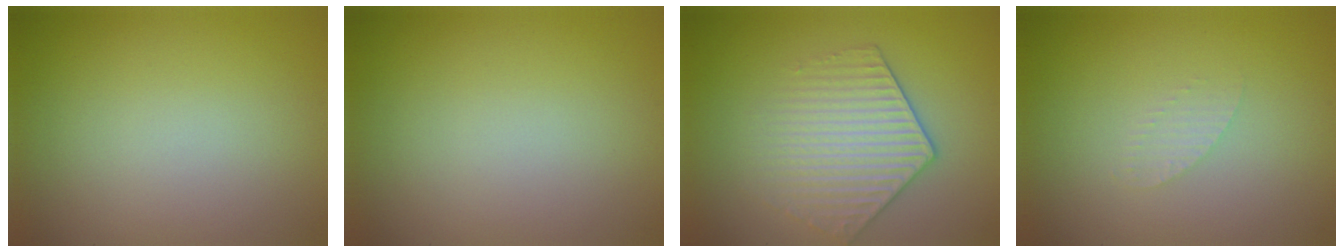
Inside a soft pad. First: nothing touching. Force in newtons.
{"total": 0.0}
{"total": 4.0, "press": 3.5, "slide": 1.8}
{"total": 1.0, "press": 1.0, "slide": 0.1}